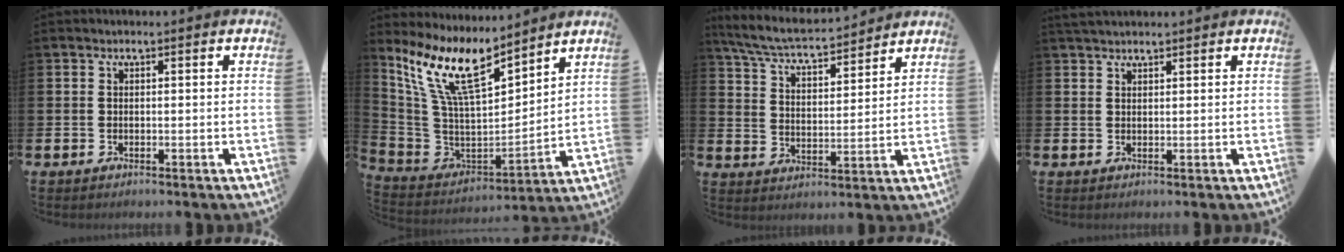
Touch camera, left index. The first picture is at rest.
{"total": 12.0, "force": [9.1, 3.7, 6.9], "torque": [-0.174, -0.050, 0.164]}
{"total": 6.2, "force": [5.9, 0.8, 1.9], "torque": [-0.068, -0.040, 0.100]}
{"total": 1.9, "force": [1.8, 0.4, 0.3], "torque": [-0.001, -0.003, 0.031]}